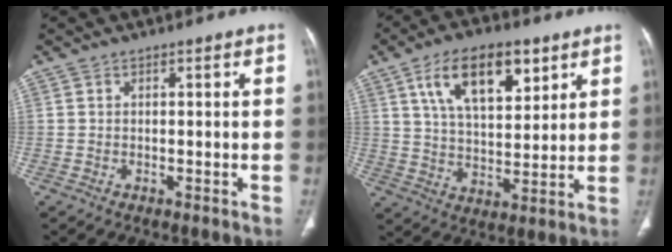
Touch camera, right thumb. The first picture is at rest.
{"total": 15.2, "force": [7.4, 7.5, 11.0], "torque": [-0.154, -0.024, 0.133]}